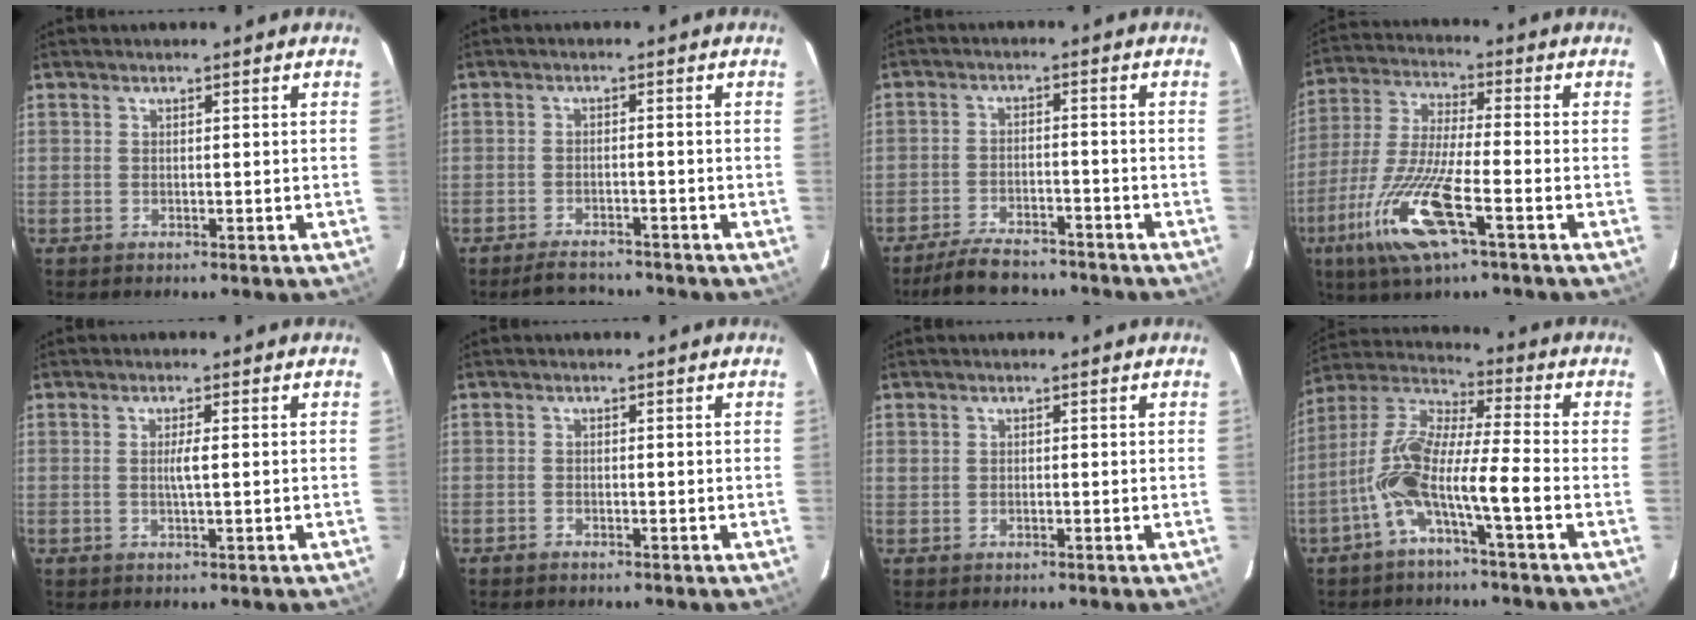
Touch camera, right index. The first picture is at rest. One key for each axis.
{"total": 4.6, "fx": -4.3, "fy": 1.2, "fz": 1.2, "tx": -0.021, "ty": -0.009, "tz": -0.065}
{"total": 9.1, "fx": -8.1, "fy": 2.4, "fz": 3.3, "tx": -0.059, "ty": -0.009, "tz": -0.130}
{"total": 13.8, "fx": -6.3, "fy": 1.6, "fz": 12.2, "tx": -0.258, "ty": -0.023, "tz": -0.119}
{"total": 1.9, "fx": 0.0, "fy": -0.1, "fz": 1.9, "tx": -0.038, "ty": -0.001, "tz": 0.000}
{"total": 0.6, "fx": -0.5, "fy": 0.2, "fz": 0.2, "tx": -0.010, "ty": -0.001, "tz": -0.005}
{"total": 0.9, "fx": 0.2, "fy": 0.8, "fz": 0.4, "tx": -0.008, "ty": 0.006, "tz": 0.006}
{"total": 11.4, "fx": -4.4, "fy": 0.8, "fz": 10.5, "tx": -0.220, "ty": 0.021, "tz": -0.092}